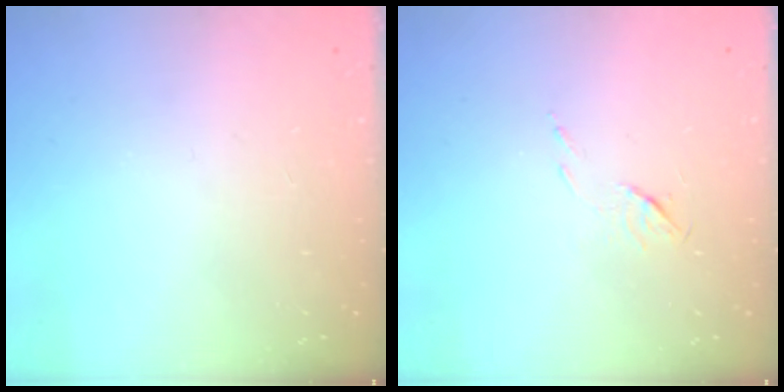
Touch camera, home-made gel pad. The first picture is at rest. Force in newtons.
{"total": 5.1, "press": 5.0, "slide": 0.8}